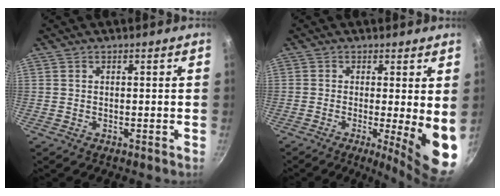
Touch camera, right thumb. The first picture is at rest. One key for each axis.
{"total": 9.9, "fx": -1.0, "fy": 2.0, "fz": 9.7, "tx": -0.118, "ty": -0.020, "tz": -0.011}